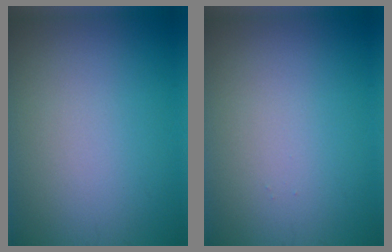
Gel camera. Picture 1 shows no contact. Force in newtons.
{"total": 0.0}